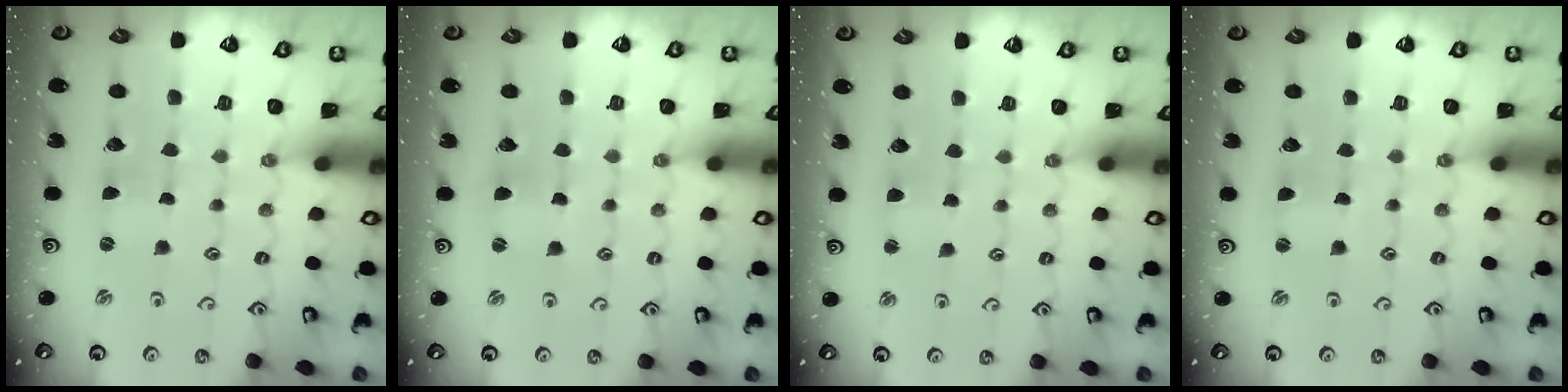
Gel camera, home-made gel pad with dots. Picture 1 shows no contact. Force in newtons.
{"total": 1.3, "press": 1.2, "slide": 0.2}
{"total": 3.0, "press": 3.0, "slide": 0.3}
{"total": 0.0}